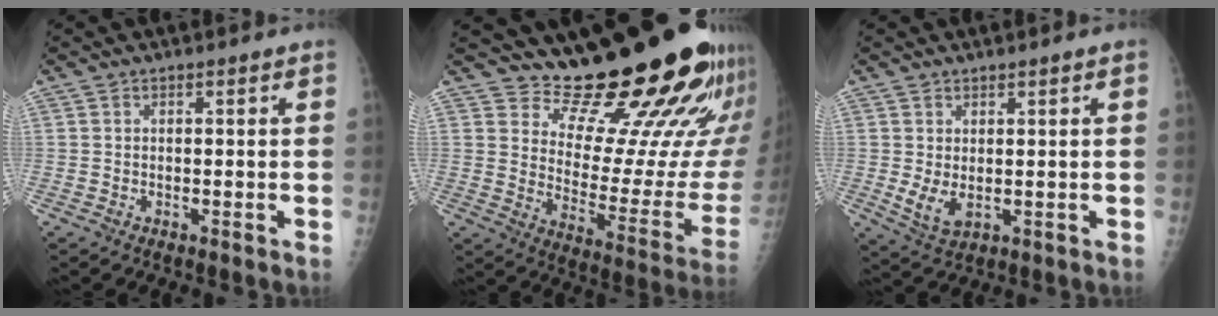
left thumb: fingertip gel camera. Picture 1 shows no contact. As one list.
[{"total": 23.3, "force": [20.0, 5.1, 10.8], "torque": [-0.112, -0.189, 0.270]}, {"total": 4.0, "force": [0.1, 1.9, 3.5], "torque": [-0.065, -0.002, 0.015]}]